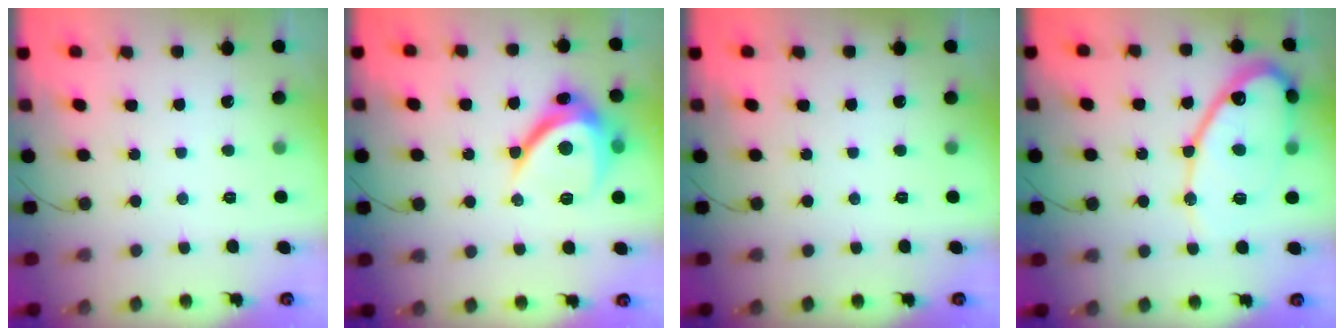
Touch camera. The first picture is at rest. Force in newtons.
{"total": 11.8, "press": 11.8, "slide": 1.2}
{"total": 0.0}
{"total": 14.2, "press": 14.1, "slide": 1.9}